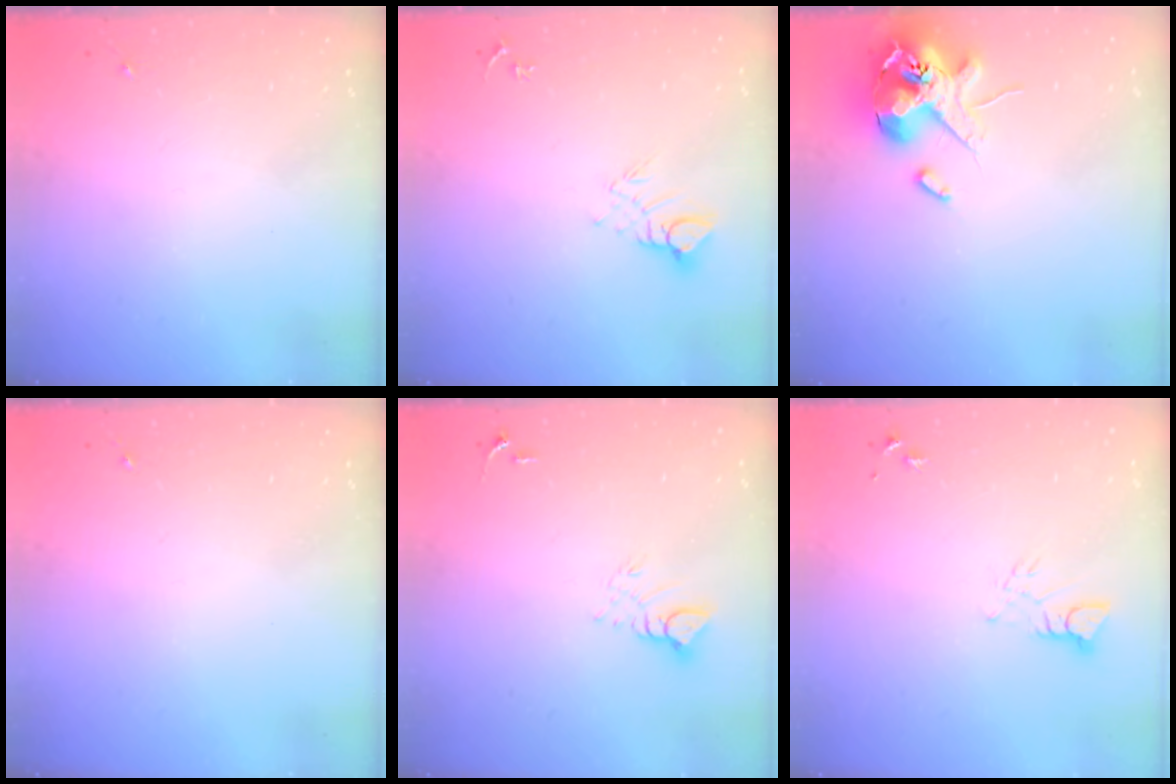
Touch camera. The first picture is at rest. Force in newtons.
{"total": 5.2, "press": 5.2, "slide": 0.4}
{"total": 14.7, "press": 14.5, "slide": 2.1}
{"total": 0.0}
{"total": 5.3, "press": 5.3, "slide": 0.3}
{"total": 3.2, "press": 3.2, "slide": 0.2}